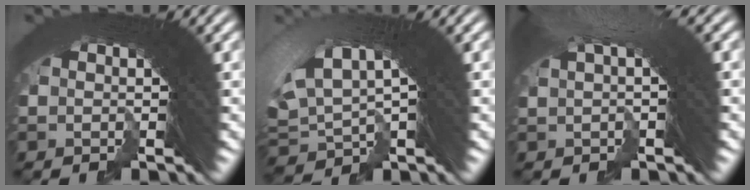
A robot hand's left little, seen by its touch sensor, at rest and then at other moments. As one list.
[{"total": 4.2, "force": [3.0, 2.5, 1.5], "torque": [-0.036, 0.012, 0.053]}, {"total": 1.8, "force": [-0.2, -1.7, 0.7], "torque": [-0.013, 0.008, -0.001]}]